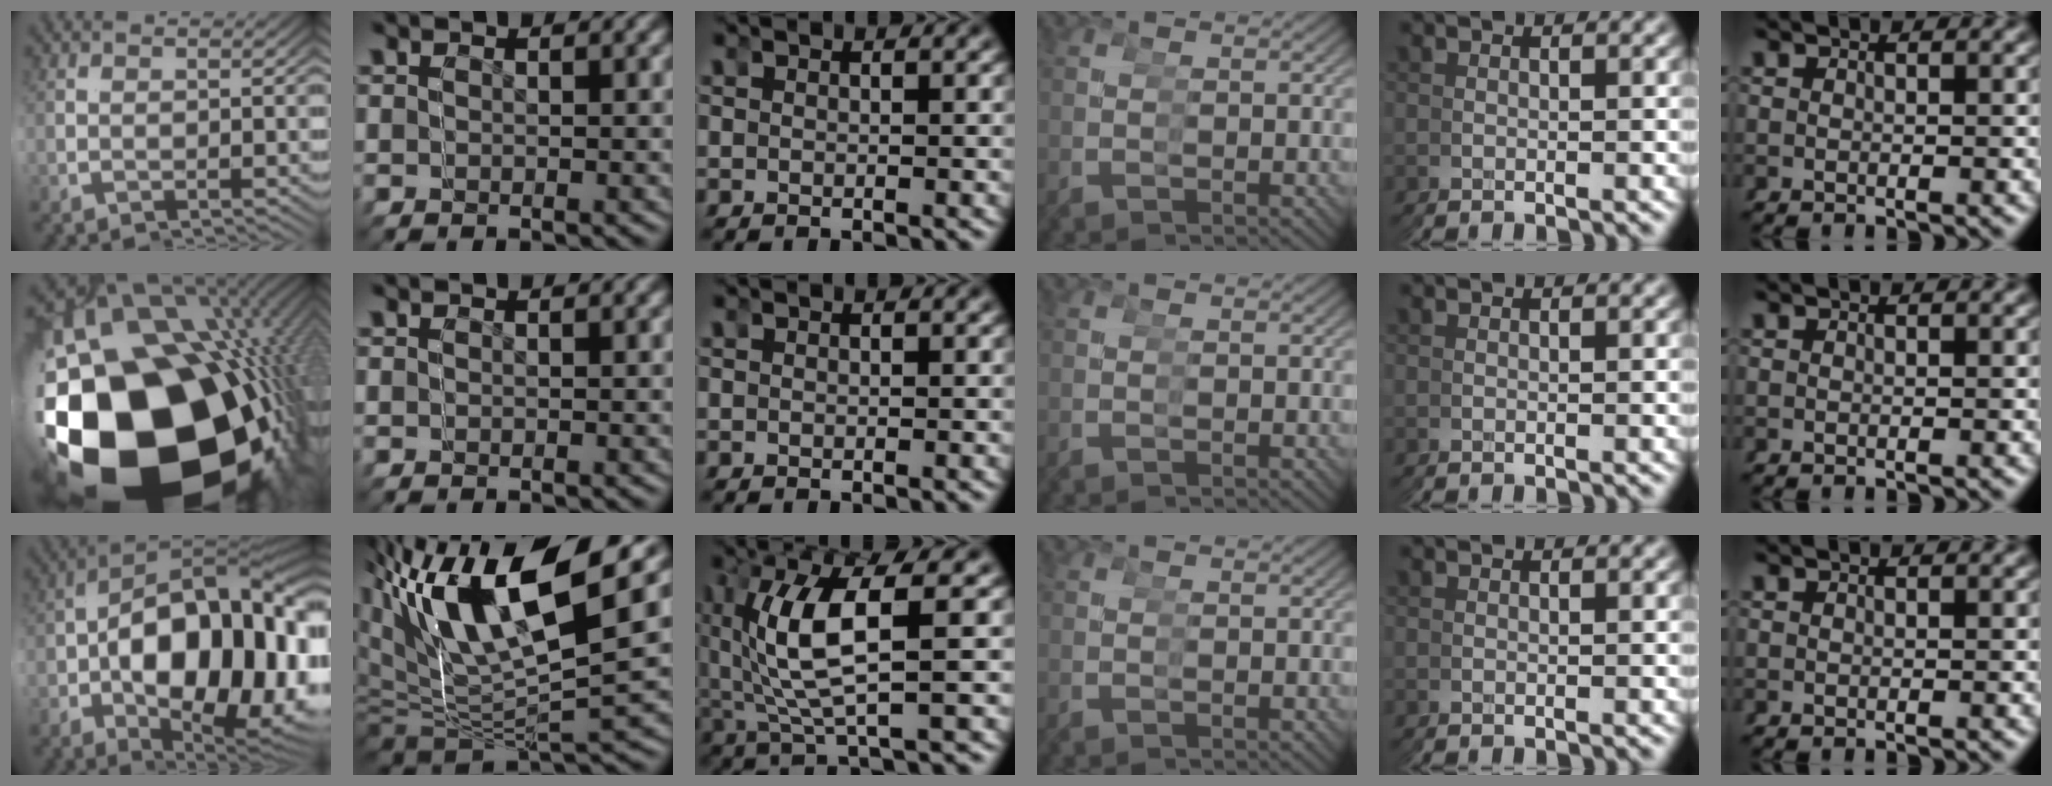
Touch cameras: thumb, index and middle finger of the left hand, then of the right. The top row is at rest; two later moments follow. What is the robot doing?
{"motion": "grasp_and_lifting", "object": "tape"}